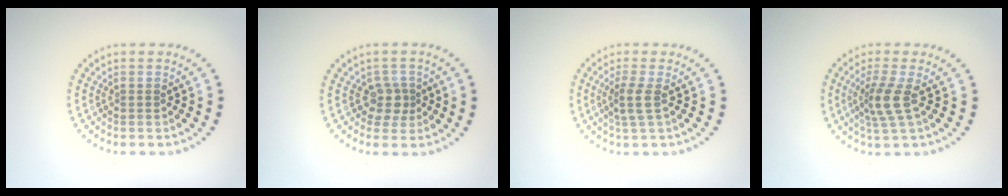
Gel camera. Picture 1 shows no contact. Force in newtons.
{"total": 2.1, "press": 1.6, "slide": 1.3}
{"total": 1.9, "press": 1.5, "slide": 1.2}
{"total": 3.0, "press": 2.1, "slide": 2.1}